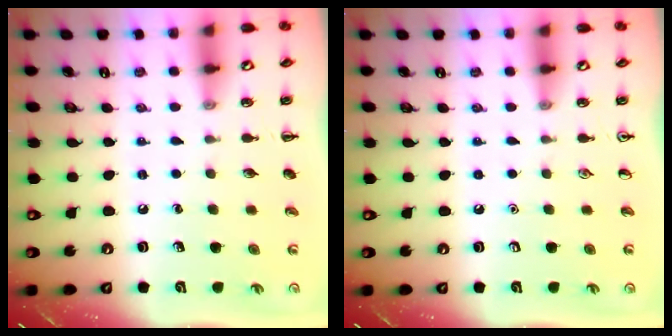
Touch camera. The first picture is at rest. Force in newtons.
{"total": 0.0}